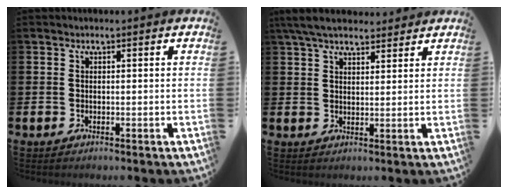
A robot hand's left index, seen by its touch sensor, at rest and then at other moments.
{"total": 5.7, "force": [5.1, 1.6, 1.8], "torque": [-0.047, -0.013, 0.096]}